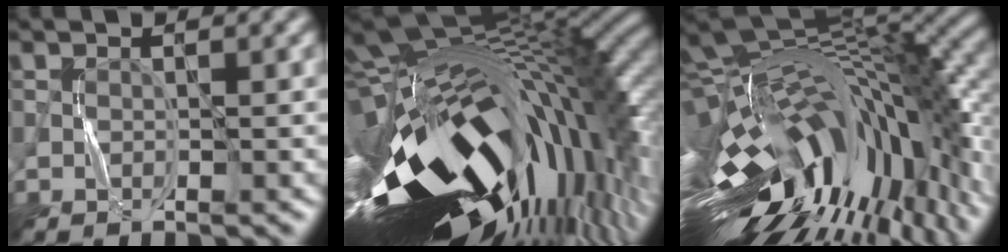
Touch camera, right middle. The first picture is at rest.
{"total": 19.4, "force": [-4.9, 8.5, 16.8], "torque": [-0.295, -0.026, -0.085]}
{"total": 18.7, "force": [-4.8, 7.6, 16.4], "torque": [-0.290, -0.014, -0.081]}